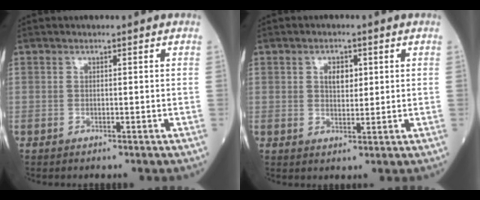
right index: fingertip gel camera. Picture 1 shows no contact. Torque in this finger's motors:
{"motor_torque": [0.42, 0.24, 0.14, 0.05]}